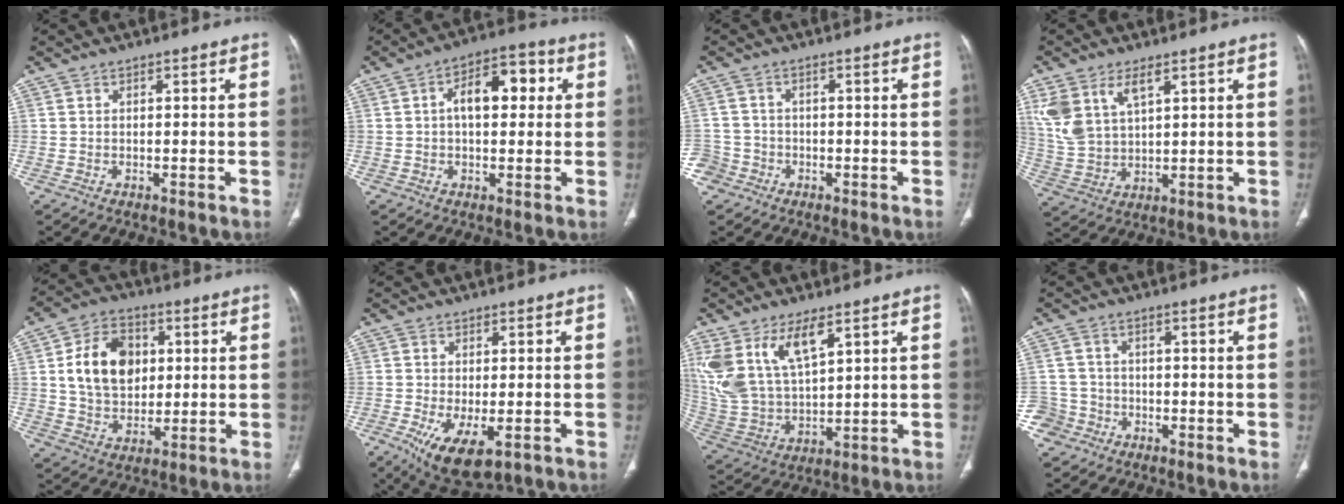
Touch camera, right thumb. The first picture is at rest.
{"total": 9.9, "force": [1.7, 5.5, 8.0], "torque": [-0.104, 0.028, 0.020]}
{"total": 4.7, "force": [-2.5, 4.1, 0.1], "torque": [0.010, 0.020, -0.049]}
{"total": 10.1, "force": [4.9, 5.2, 7.1], "torque": [-0.153, -0.009, 0.110]}
{"total": 14.1, "force": [2.6, 10.3, 9.2], "torque": [-0.128, 0.000, 0.047]}
{"total": 10.4, "force": [-4.4, 4.6, 8.2], "torque": [-0.145, -0.017, -0.062]}
{"total": 15.2, "force": [7.9, 7.1, 10.9], "torque": [-0.220, -0.025, 0.172]}
{"total": 5.7, "force": [-2.9, 5.0, 0.1], "torque": [0.012, 0.025, -0.051]}